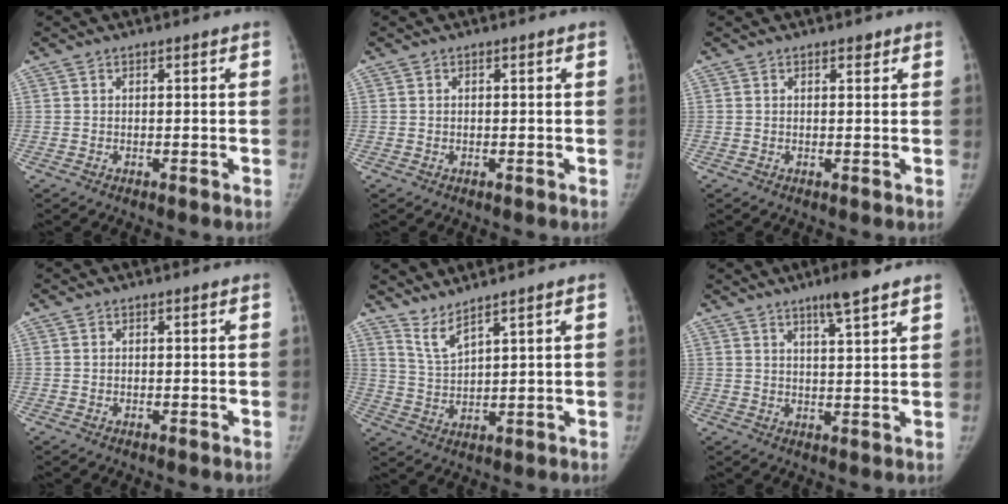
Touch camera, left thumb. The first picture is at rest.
{"total": 0.0}
{"total": 0.9, "force": [0.7, 0.5, 0.4], "torque": [0.003, -0.003, 0.008]}
{"total": 0.0}
{"total": 4.5, "force": [4.0, -0.2, 2.1], "torque": [-0.049, -0.042, 0.094]}
{"total": 6.5, "force": [4.6, 0.5, 4.5], "torque": [-0.071, -0.025, 0.073]}